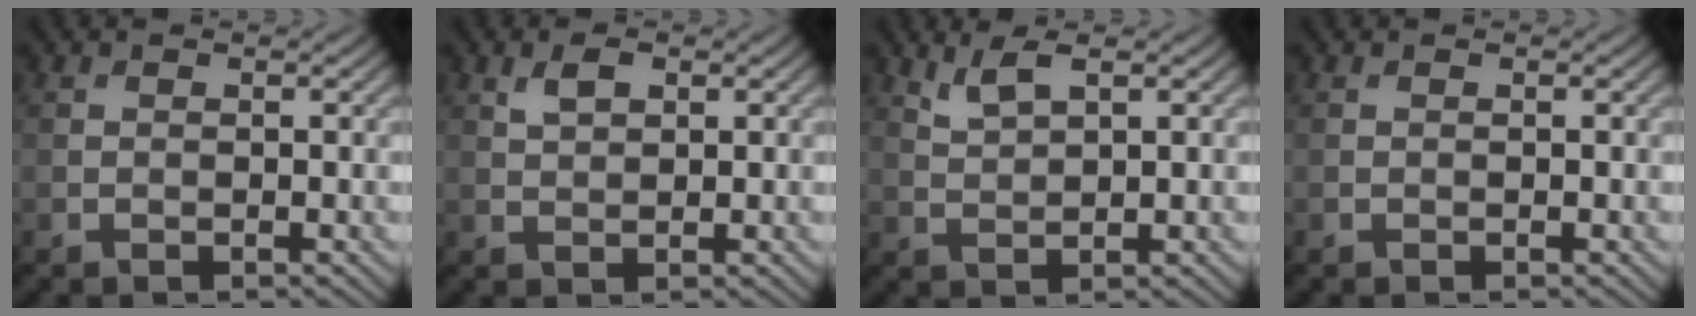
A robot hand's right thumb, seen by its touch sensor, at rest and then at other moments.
{"total": 2.2, "force": [1.1, 1.1, 1.6], "torque": [-0.034, 0.002, 0.022]}
{"total": 3.0, "force": [2.1, 0.8, 2.1], "torque": [-0.051, 0.001, 0.048]}
{"total": 0.0}